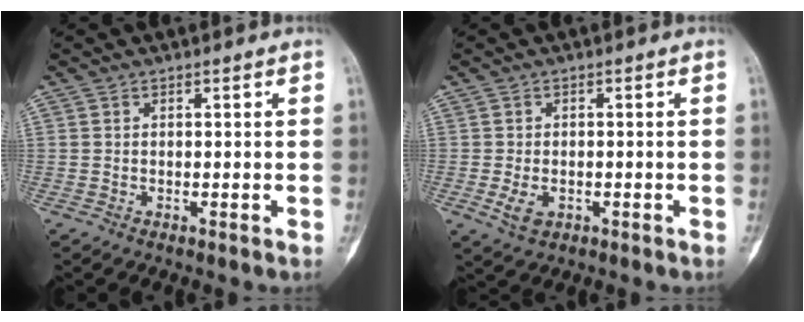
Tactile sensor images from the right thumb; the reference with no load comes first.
{"total": 3.6, "force": [-1.1, 2.4, 2.5], "torque": [-0.046, 0.000, -0.014]}